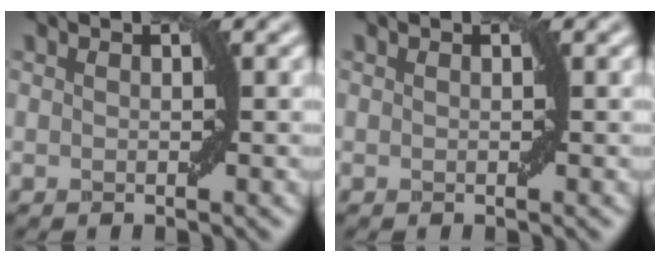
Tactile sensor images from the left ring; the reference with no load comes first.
{"total": 0.0}